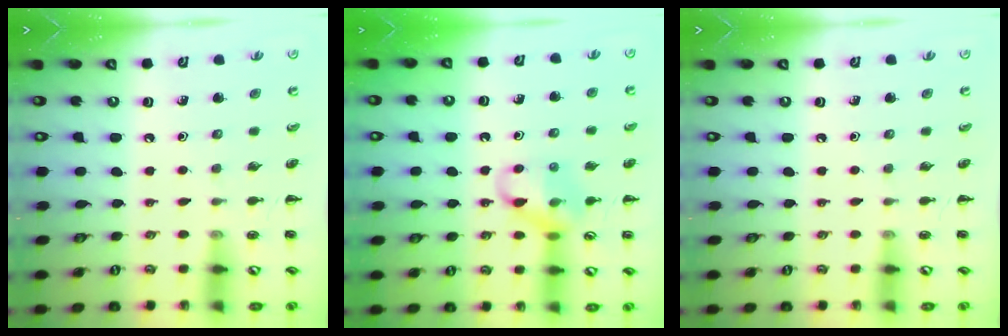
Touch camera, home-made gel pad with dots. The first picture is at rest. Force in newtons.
{"total": 12.3, "press": 12.2, "slide": 1.2}
{"total": 0.0}